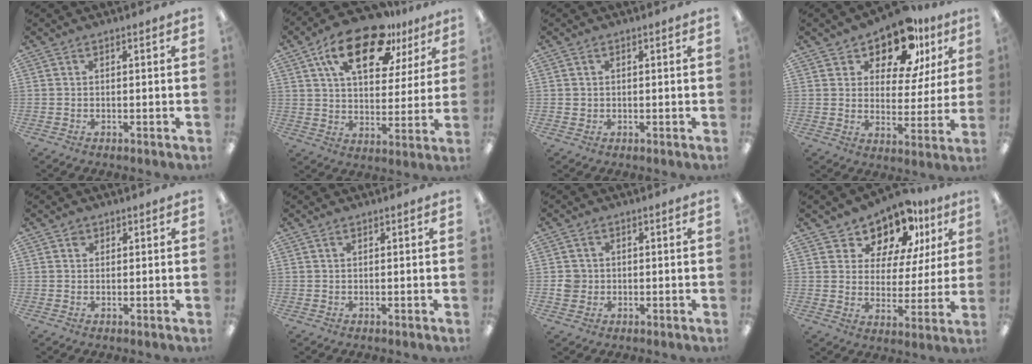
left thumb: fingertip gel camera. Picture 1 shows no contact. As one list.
[{"total": 18.9, "force": [11.1, 9.2, 12.3], "torque": [-0.200, -0.040, 0.187]}, {"total": 1.1, "force": [0.5, 1.0, 0.2], "torque": [-0.005, 0.005, 0.007]}, {"total": 14.1, "force": [10.4, 6.6, 6.9], "torque": [-0.123, -0.057, 0.184]}, {"total": 1.4, "force": [0.8, 1.1, 0.4], "torque": [-0.001, -0.001, 0.013]}, {"total": 0.7, "force": [0.4, 0.3, 0.4], "torque": [-0.009, 0.004, 0.007]}, {"total": 3.4, "force": [0.0, 3.3, 1.0], "torque": [-0.014, 0.004, -0.002]}, {"total": 12.3, "force": [10.0, 6.1, 3.7], "torque": [-0.079, -0.076, 0.185]}]